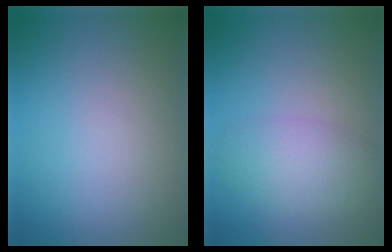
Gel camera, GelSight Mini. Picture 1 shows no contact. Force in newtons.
{"total": 3.7, "press": 3.7, "slide": 0.1}